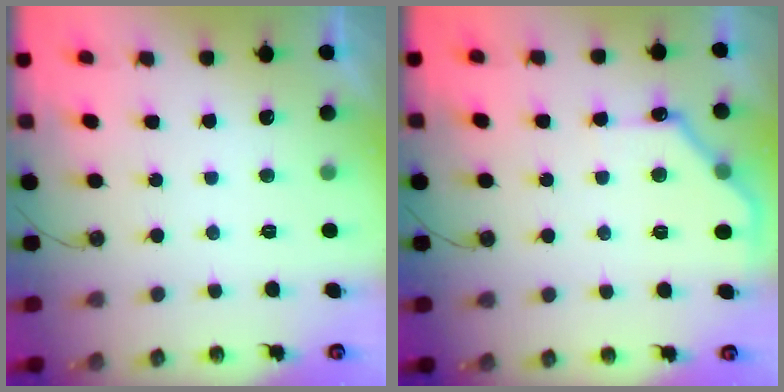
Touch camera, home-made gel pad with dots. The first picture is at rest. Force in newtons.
{"total": 10.3, "press": 10.3, "slide": 0.4}